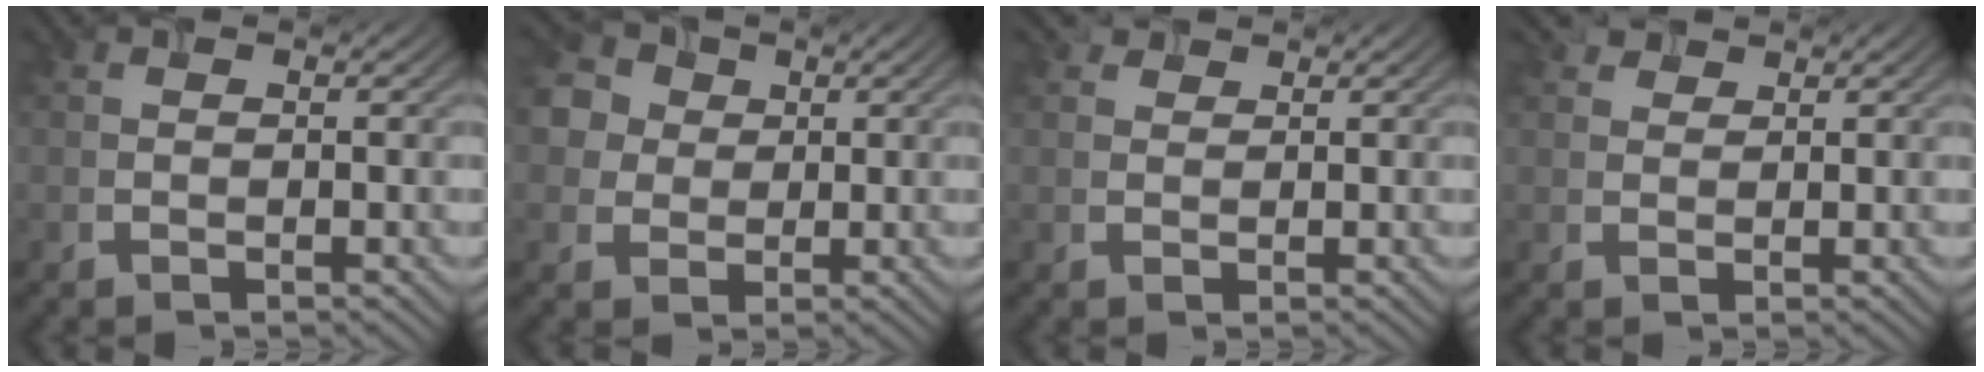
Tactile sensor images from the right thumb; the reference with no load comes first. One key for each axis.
{"total": 9.1, "fx": 3.0, "fy": 7.3, "fz": 4.5, "tx": -0.146, "ty": 0.046, "tz": 0.051}
{"total": 1.7, "fx": 1.2, "fy": 1.1, "fz": 0.6, "tx": -0.012, "ty": 0.007, "tz": 0.030}
{"total": 2.9, "fx": 2.1, "fy": 1.7, "fz": 1.1, "tx": -0.026, "ty": 0.011, "tz": 0.049}